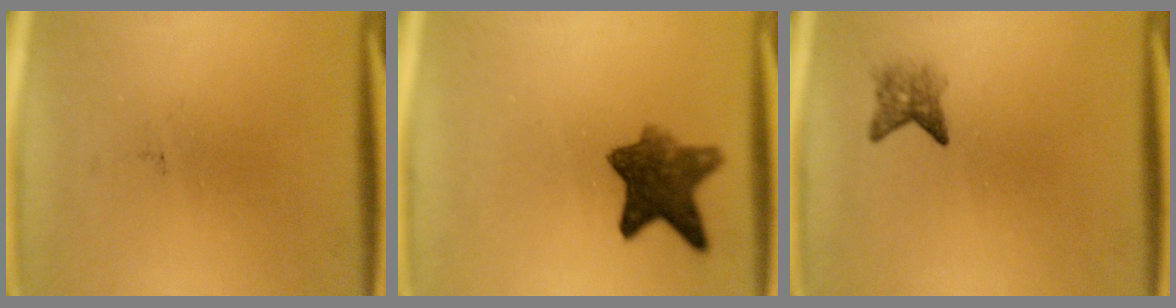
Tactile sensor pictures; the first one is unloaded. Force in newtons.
{"total": 8.1}
{"total": 2.2}